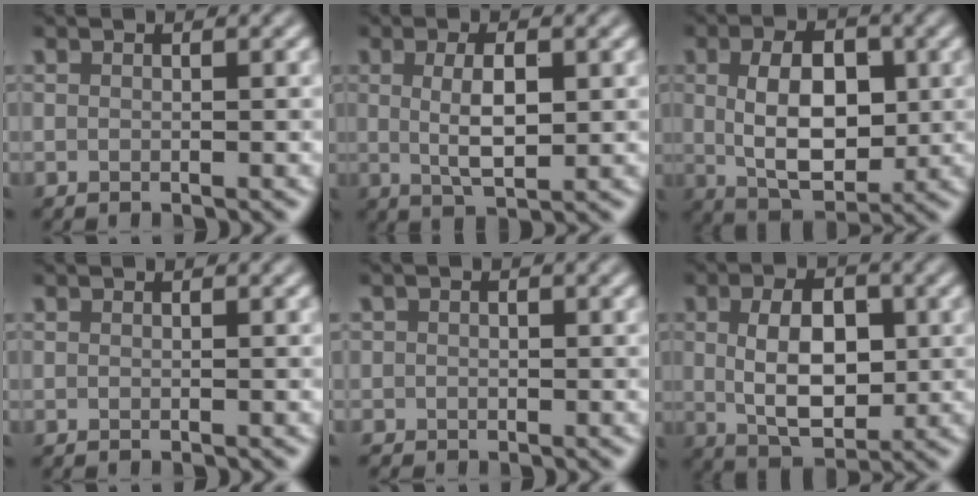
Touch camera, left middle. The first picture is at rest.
{"total": 3.7, "force": [0.5, 1.2, 3.5], "torque": [-0.067, -0.002, 0.012]}
{"total": 7.2, "force": [0.6, 4.3, 5.8], "torque": [-0.103, 0.000, 0.010]}
{"total": 0.0}
{"total": 1.0, "force": [-0.1, 1.0, 0.0], "torque": [0.014, -0.005, -0.003]}
{"total": 6.4, "force": [0.5, 3.7, 5.2], "torque": [-0.093, 0.000, 0.011]}